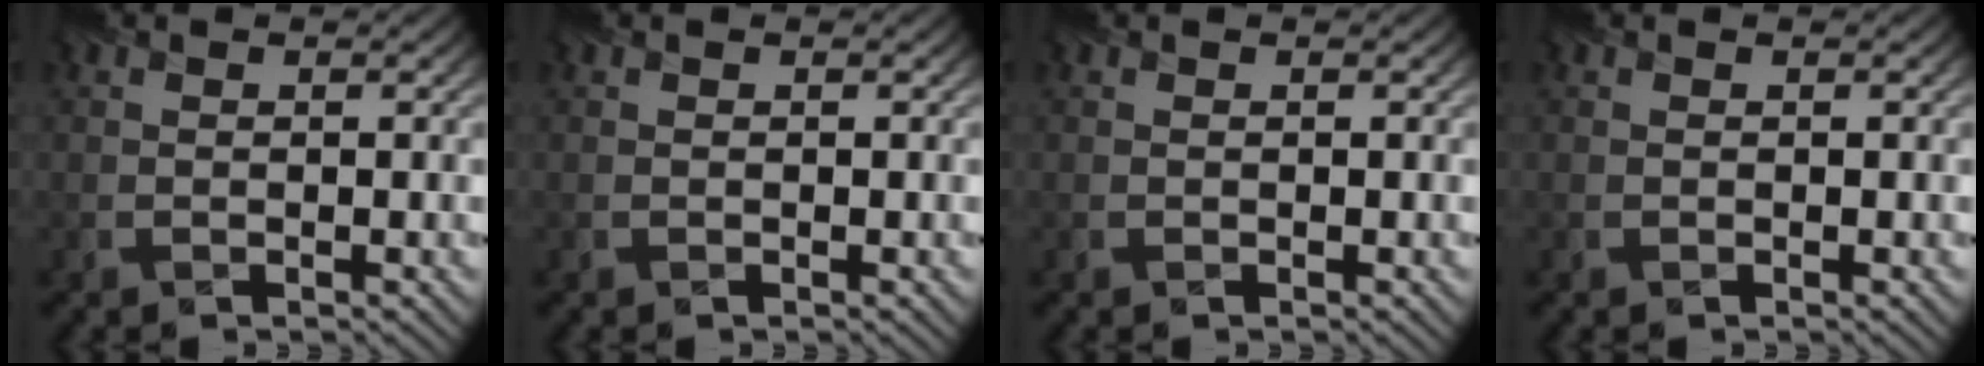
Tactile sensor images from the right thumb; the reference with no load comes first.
{"total": 0.0}
{"total": 0.0}
{"total": 0.0}